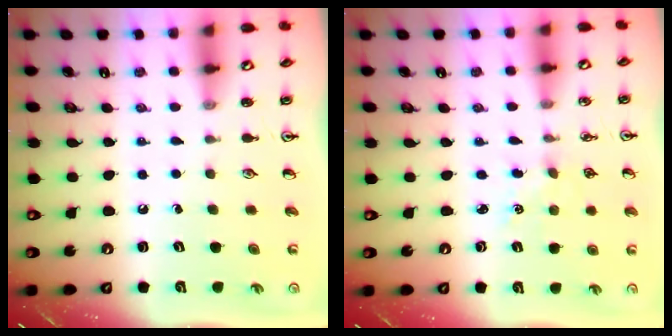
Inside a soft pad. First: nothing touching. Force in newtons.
{"total": 2.7, "press": 2.7, "slide": 0.4}